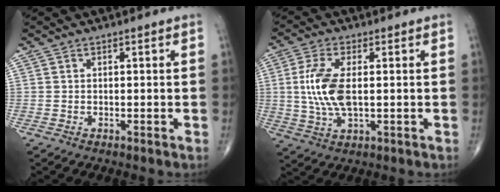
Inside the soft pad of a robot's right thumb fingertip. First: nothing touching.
{"total": 9.4, "force": [0.6, 4.2, 8.4], "torque": [-0.186, -0.004, 0.014]}